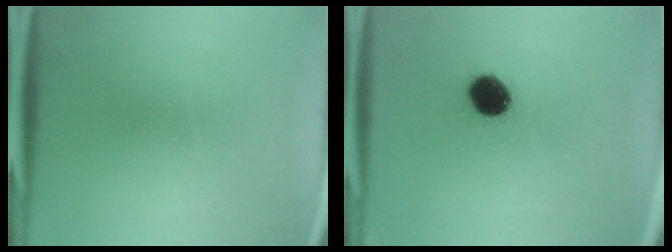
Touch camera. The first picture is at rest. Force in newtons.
{"total": 6.3}